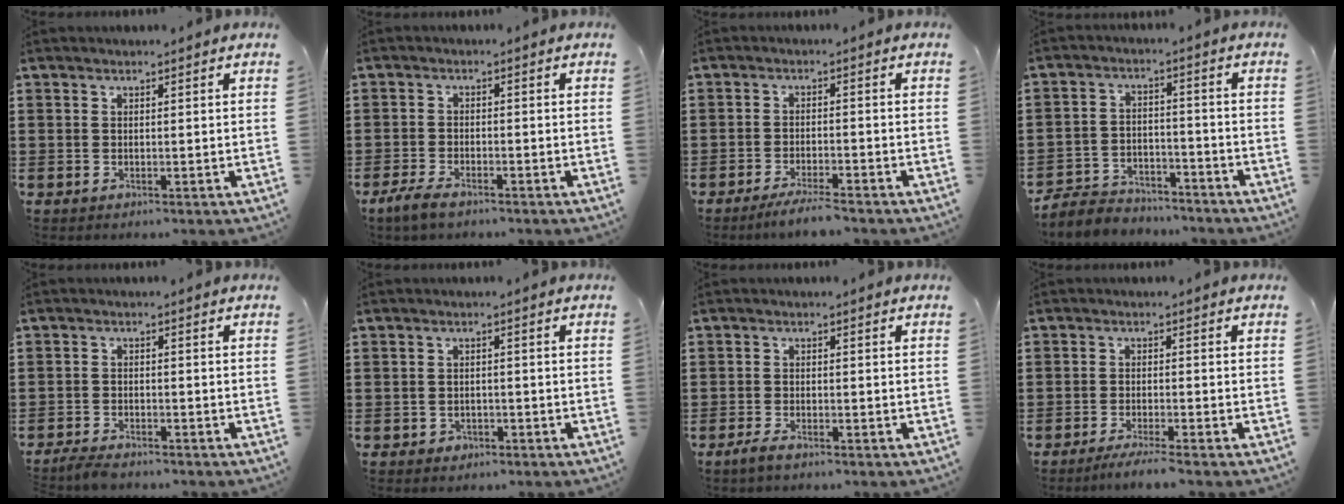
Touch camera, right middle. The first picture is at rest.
{"total": 2.8, "force": [-2.2, 0.9, 1.6], "torque": [-0.042, 0.002, -0.047]}
{"total": 3.3, "force": [-2.9, 0.0, 1.5], "torque": [-0.024, -0.001, -0.055]}
{"total": 4.5, "force": [-4.3, 1.2, 0.4], "torque": [-0.019, 0.006, -0.093]}
{"total": 2.6, "force": [-2.5, 0.4, 0.5], "torque": [-0.018, 0.001, -0.053]}
{"total": 1.2, "force": [-0.8, 0.8, 0.3], "torque": [-0.009, 0.000, -0.019]}
{"total": 1.7, "force": [-1.3, 0.3, 1.1], "torque": [-0.027, -0.001, -0.028]}
{"total": 2.4, "force": [-2.0, -0.3, 1.2], "torque": [-0.018, 0.001, -0.038]}